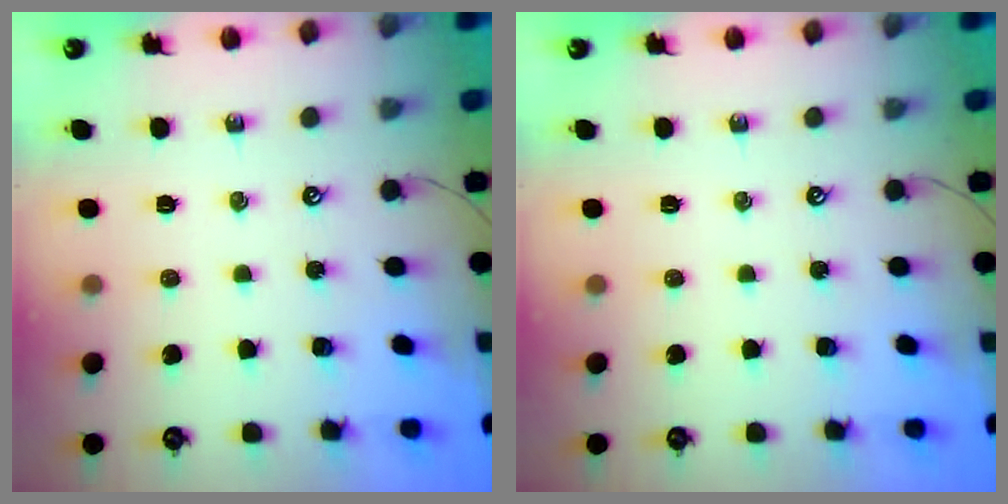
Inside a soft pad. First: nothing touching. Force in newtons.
{"total": 0.0}